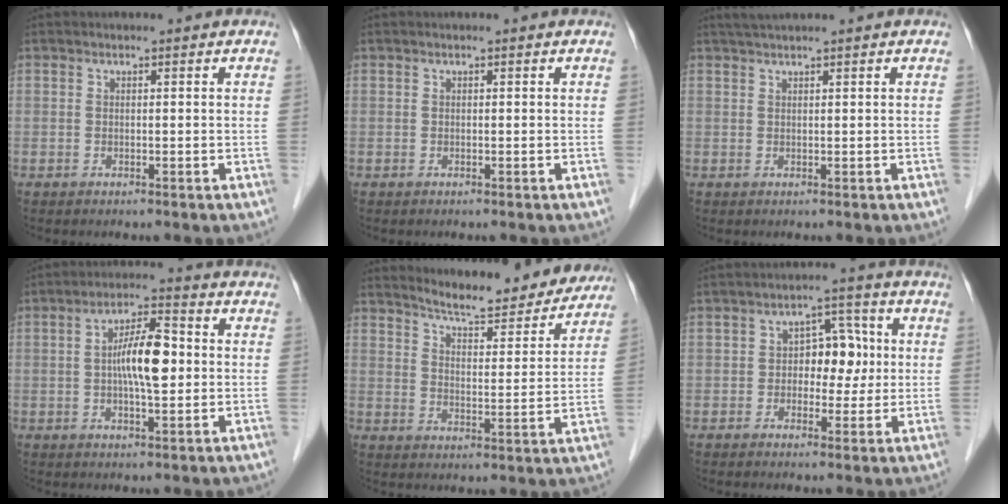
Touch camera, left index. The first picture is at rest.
{"total": 0.0}
{"total": 2.0, "force": [1.7, -0.5, 1.0], "torque": [-0.017, 0.014, 0.036]}
{"total": 7.9, "force": [0.0, 2.0, 7.6], "torque": [-0.142, 0.013, -0.002]}
{"total": 12.4, "force": [11.9, 2.0, 3.0], "torque": [-0.039, -0.013, 0.161]}
{"total": 6.2, "force": [0.2, 3.8, 4.9], "torque": [-0.069, 0.023, 0.004]}